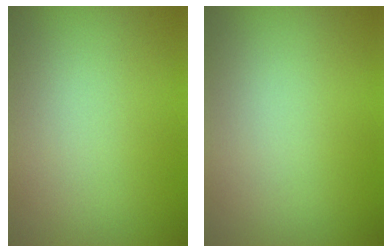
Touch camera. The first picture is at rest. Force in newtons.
{"total": 0.0}